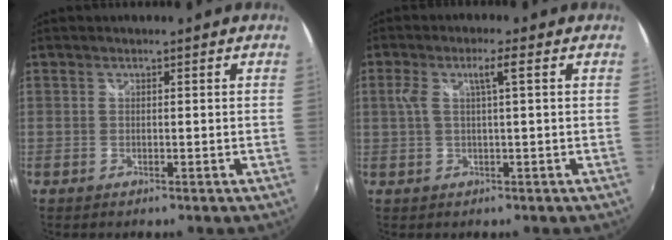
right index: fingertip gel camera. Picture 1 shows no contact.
{"total": 4.1, "force": [0.8, 0.1, 4.0], "torque": [-0.080, 0.005, 0.019]}